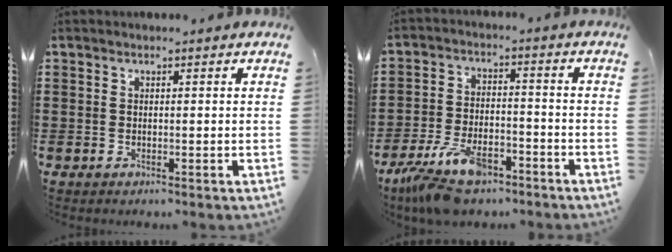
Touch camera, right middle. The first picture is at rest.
{"total": 10.2, "force": [-7.7, 3.6, 5.6], "torque": [-0.117, 0.012, -0.147]}